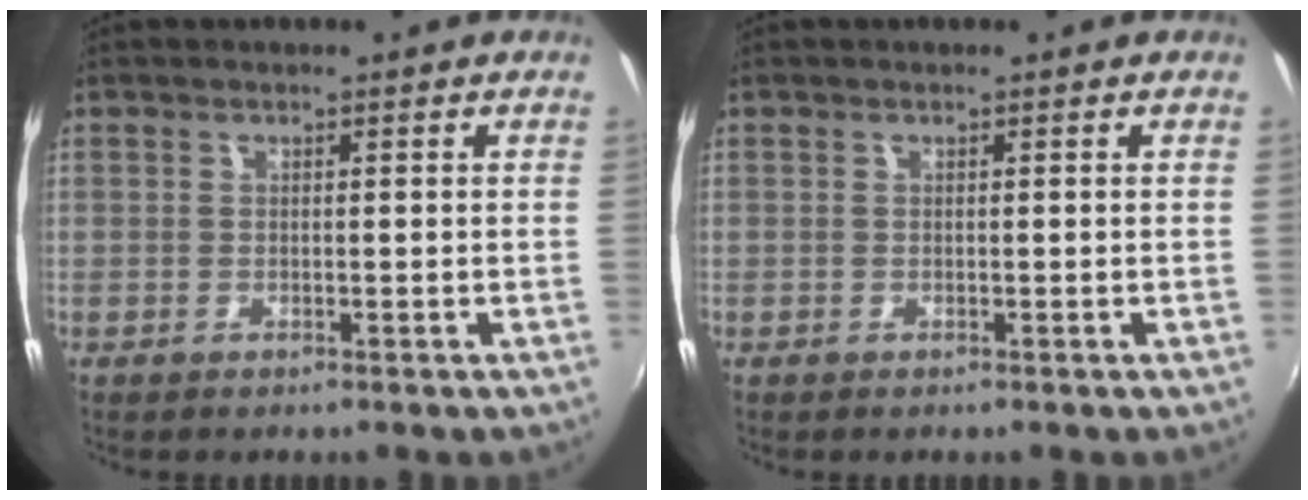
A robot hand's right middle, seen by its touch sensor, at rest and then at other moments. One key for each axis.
{"total": 0.0}